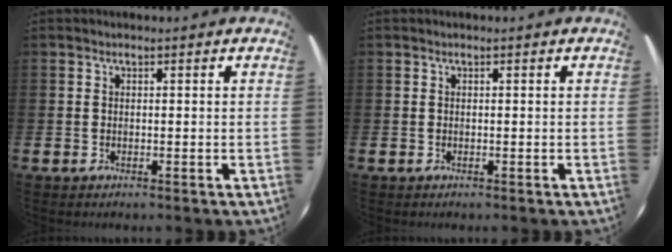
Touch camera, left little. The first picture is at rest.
{"total": 0.0}